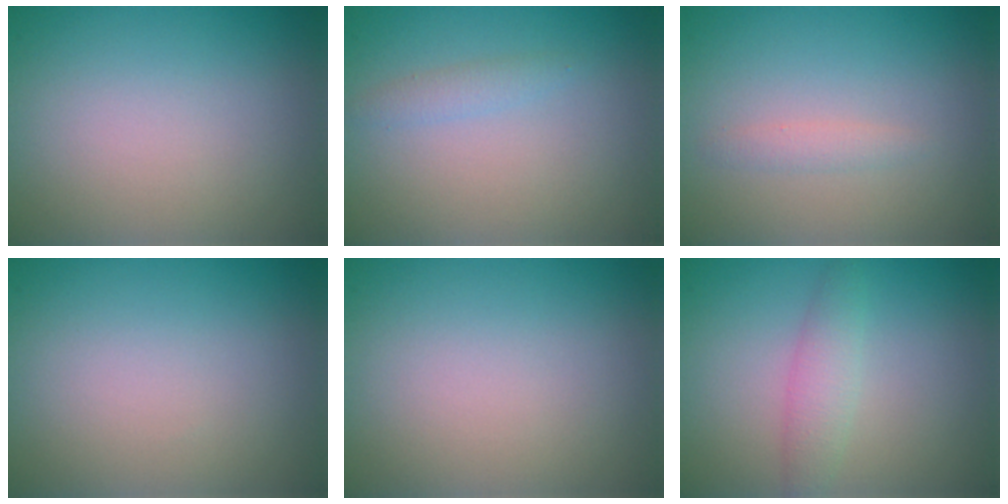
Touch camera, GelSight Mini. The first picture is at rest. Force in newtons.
{"total": 1.0, "press": 1.0, "slide": 0.0}
{"total": 1.0, "press": 1.0, "slide": 0.0}
{"total": 0.0}
{"total": 0.0}
{"total": 2.2, "press": 2.2, "slide": 0.0}